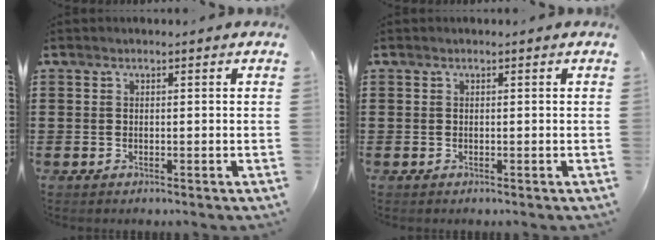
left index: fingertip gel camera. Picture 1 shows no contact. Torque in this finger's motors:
{"motor_torque": [0.00, 0.00, 0.00, 0.00]}